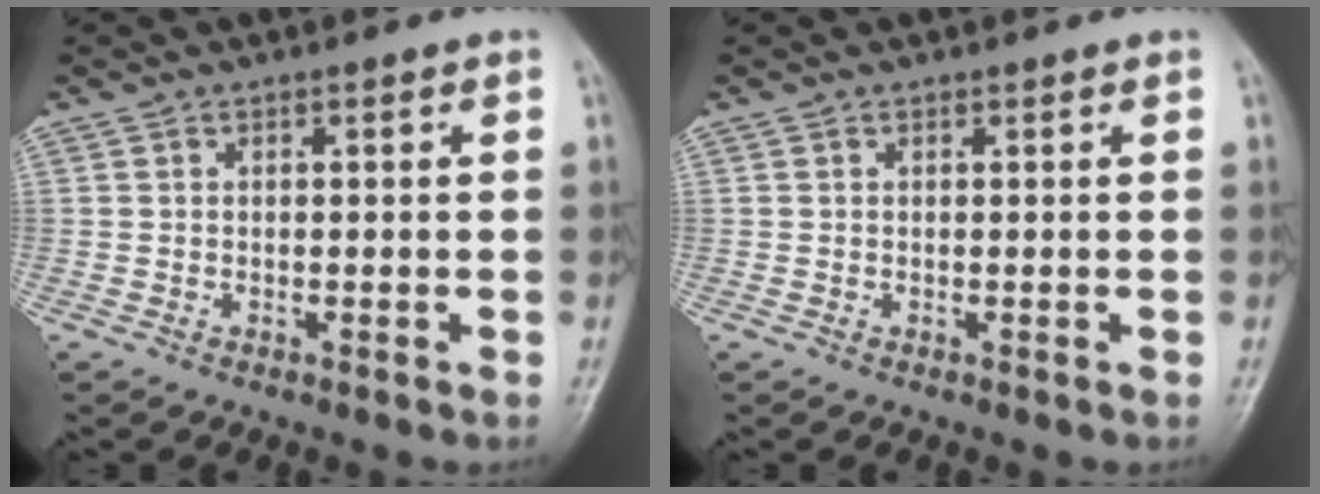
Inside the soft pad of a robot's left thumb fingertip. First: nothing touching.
{"total": 0.0}